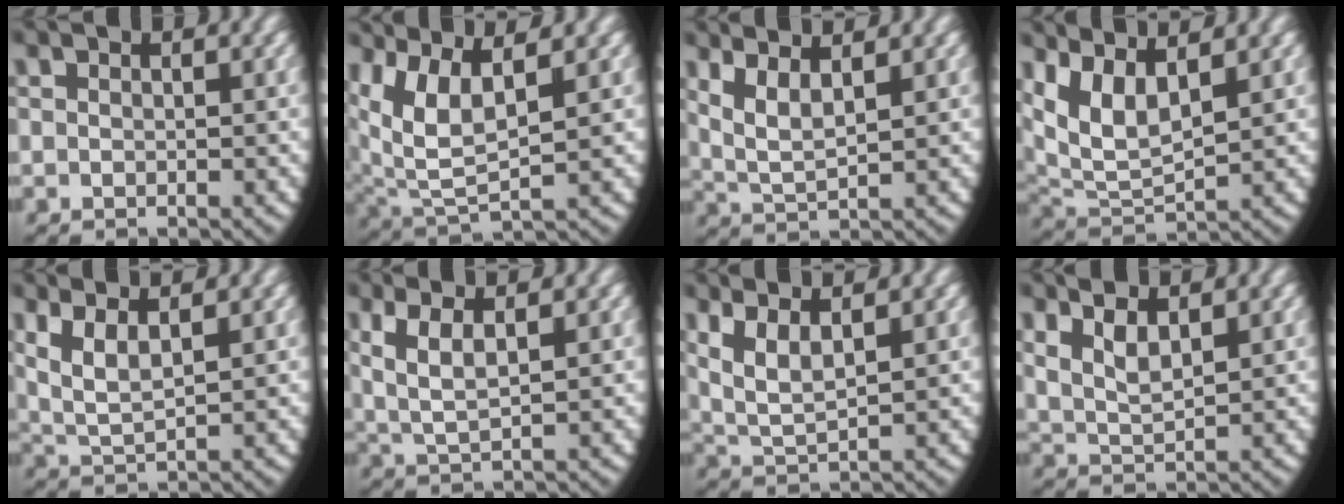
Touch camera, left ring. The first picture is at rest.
{"total": 8.7, "force": [2.7, 5.8, 5.9], "torque": [-0.160, -0.022, 0.053]}
{"total": 5.9, "force": [2.1, 4.0, 3.9], "torque": [-0.105, -0.007, 0.033]}
{"total": 10.7, "force": [3.0, 8.3, 6.1], "torque": [-0.187, -0.032, 0.055]}
{"total": 6.0, "force": [2.0, 4.0, 4.0], "torque": [-0.110, -0.007, 0.034]}
{"total": 4.6, "force": [1.4, 2.5, 3.6], "torque": [-0.097, -0.007, 0.031]}
{"total": 6.7, "force": [2.1, 4.7, 4.2], "torque": [-0.118, -0.008, 0.035]}
{"total": 5.8, "force": [2.2, 4.1, 3.4], "torque": [-0.082, -0.004, 0.031]}